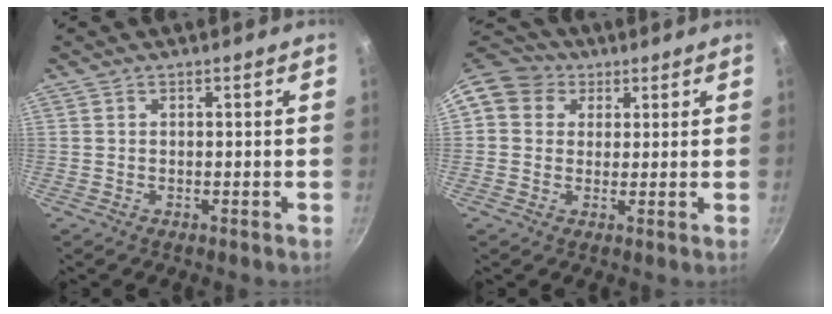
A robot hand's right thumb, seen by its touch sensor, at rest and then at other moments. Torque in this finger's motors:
{"motor_torque": [-0.25, 1.06, 0.42, -0.38, 0.08]}